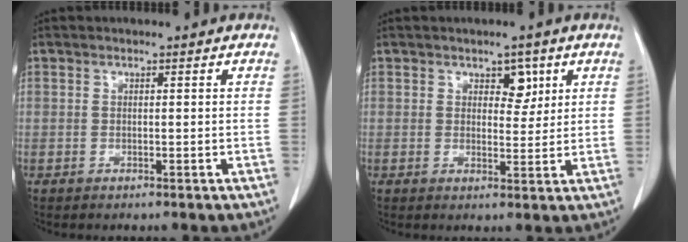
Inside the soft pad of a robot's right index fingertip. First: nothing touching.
{"total": 3.3, "force": [1.7, 2.0, 2.1], "torque": [-0.020, 0.001, 0.024]}